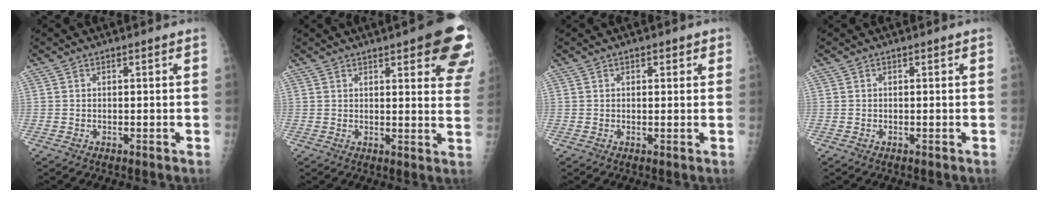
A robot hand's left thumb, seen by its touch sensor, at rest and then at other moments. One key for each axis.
{"total": 15.0, "fx": 8.4, "fy": 4.2, "fz": 11.7, "tx": -0.116, "ty": -0.032, "tz": 0.089}
{"total": 1.9, "fx": 1.0, "fy": 1.2, "fz": 1.0, "tx": 0.001, "ty": -0.002, "tz": 0.011}
{"total": 0.0}